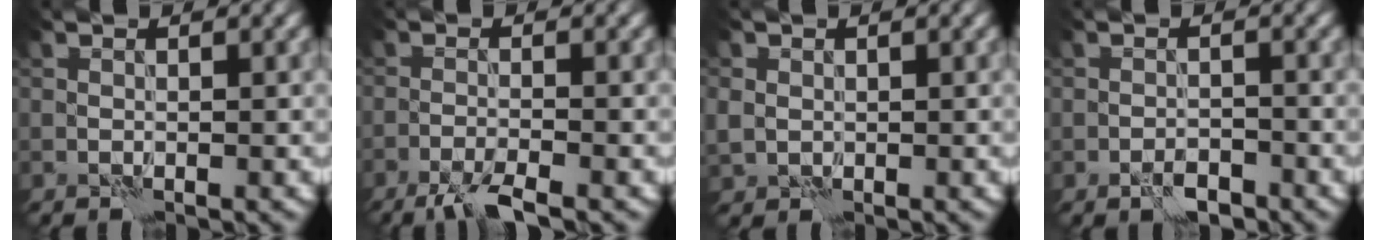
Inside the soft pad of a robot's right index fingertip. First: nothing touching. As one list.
[{"total": 3.5, "force": [-2.6, 0.4, 2.3], "torque": [-0.044, 0.000, -0.056]}, {"total": 1.7, "force": [0.0, 1.6, 0.6], "torque": [-0.016, -0.002, -0.002]}, {"total": 2.2, "force": [-1.6, 0.8, 1.3], "torque": [-0.020, 0.006, -0.030]}]